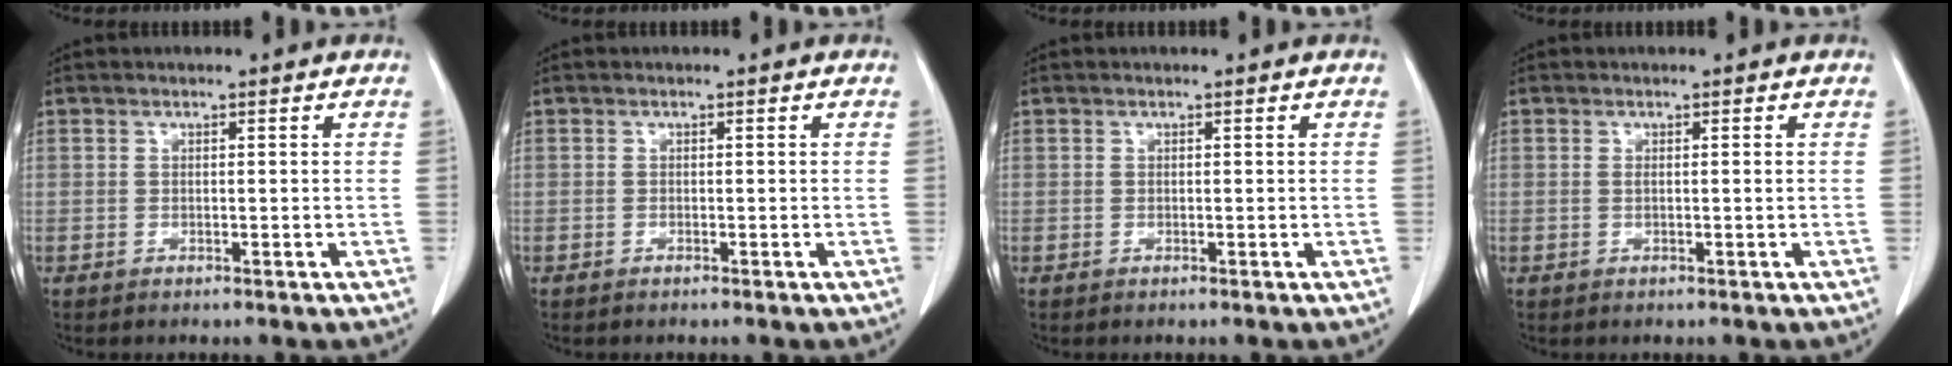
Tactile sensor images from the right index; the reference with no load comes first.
{"total": 0.0}
{"total": 0.0}
{"total": 0.8, "force": [0.1, 0.0, 0.8], "torque": [-0.016, -0.002, 0.006]}